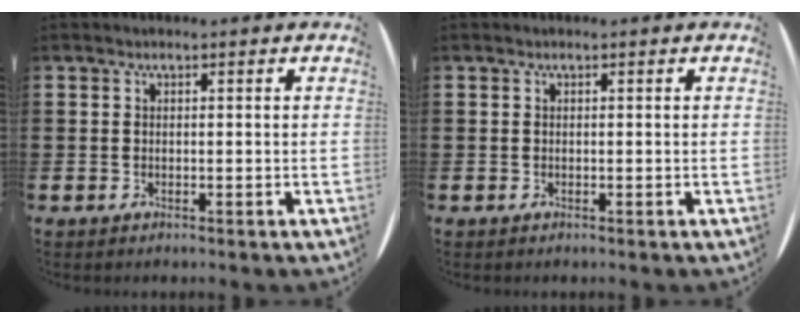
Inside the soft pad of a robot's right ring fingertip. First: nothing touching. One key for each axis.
{"total": 0.0}